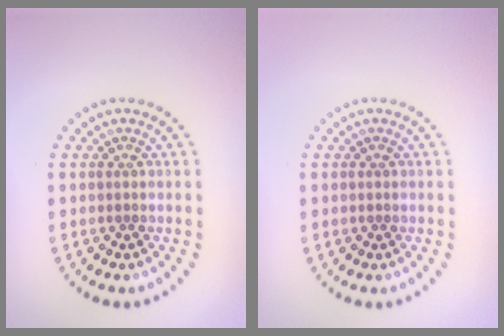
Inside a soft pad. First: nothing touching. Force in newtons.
{"total": 0.0}